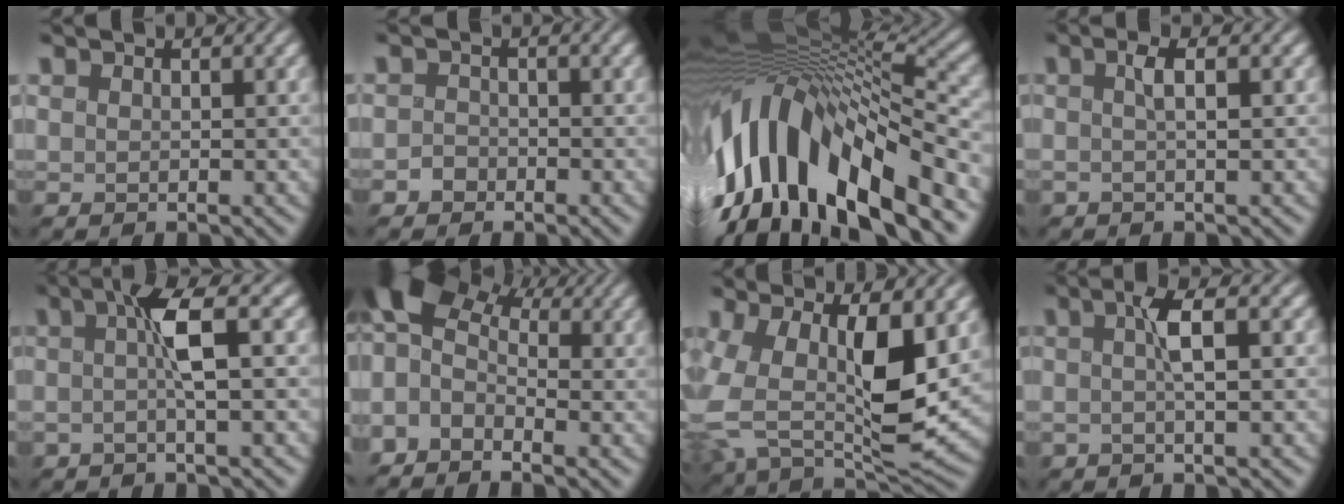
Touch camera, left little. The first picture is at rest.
{"total": 1.6, "force": [-1.4, 0.6, -0.3], "torque": [0.006, -0.005, -0.023]}
{"total": 14.5, "force": [-6.0, 5.9, 11.8], "torque": [-0.223, 0.020, -0.100]}
{"total": 1.9, "force": [-0.2, 0.4, 1.9], "torque": [-0.030, 0.003, -0.003]}
{"total": 3.5, "force": [-0.3, 0.0, 3.5], "torque": [-0.073, 0.006, -0.003]}
{"total": 7.8, "force": [0.4, 5.1, 5.8], "torque": [-0.124, 0.015, -0.002]}
{"total": 13.5, "force": [0.7, 7.2, 11.4], "torque": [-0.241, -0.015, 0.012]}
{"total": 2.5, "force": [-0.3, 0.2, 2.5], "torque": [-0.050, 0.004, -0.004]}